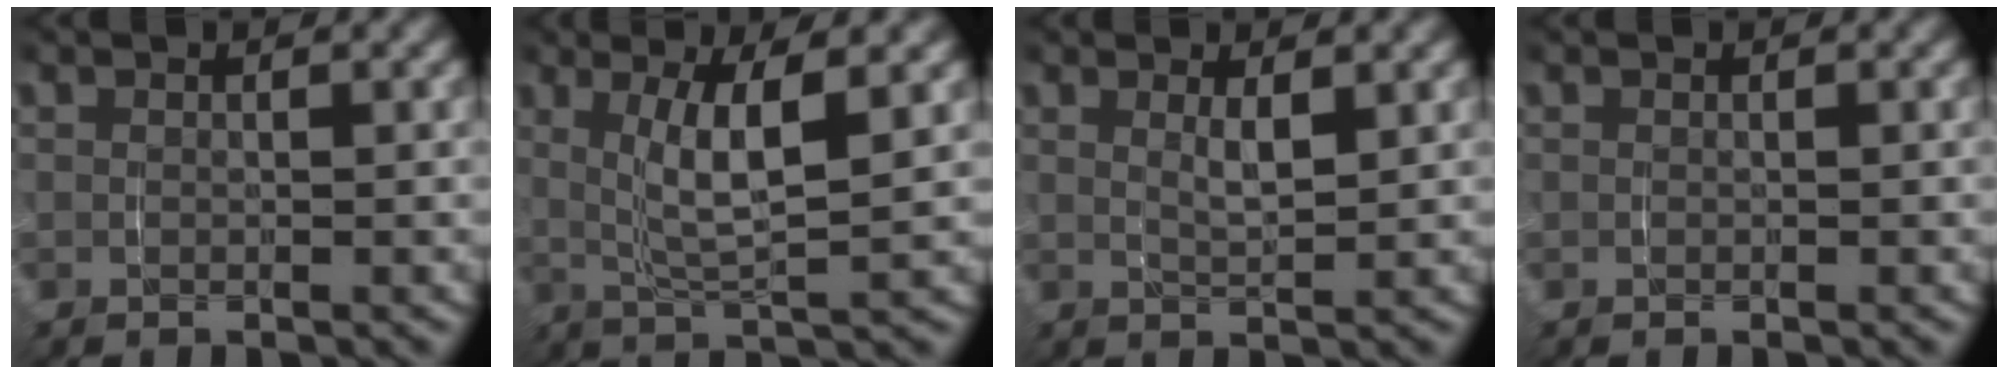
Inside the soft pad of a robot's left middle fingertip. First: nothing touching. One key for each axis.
{"total": 5.3, "fx": 1.0, "fy": 1.9, "fz": 4.8, "tx": -0.091, "ty": -0.005, "tz": 0.021}
{"total": 2.3, "fx": 0.8, "fy": 0.8, "fz": 1.9, "tx": -0.034, "ty": -0.009, "tz": 0.018}
{"total": 0.0}